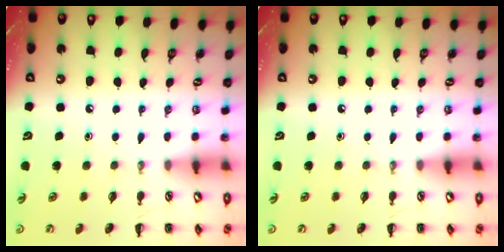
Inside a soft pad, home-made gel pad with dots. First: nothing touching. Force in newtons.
{"total": 0.0}